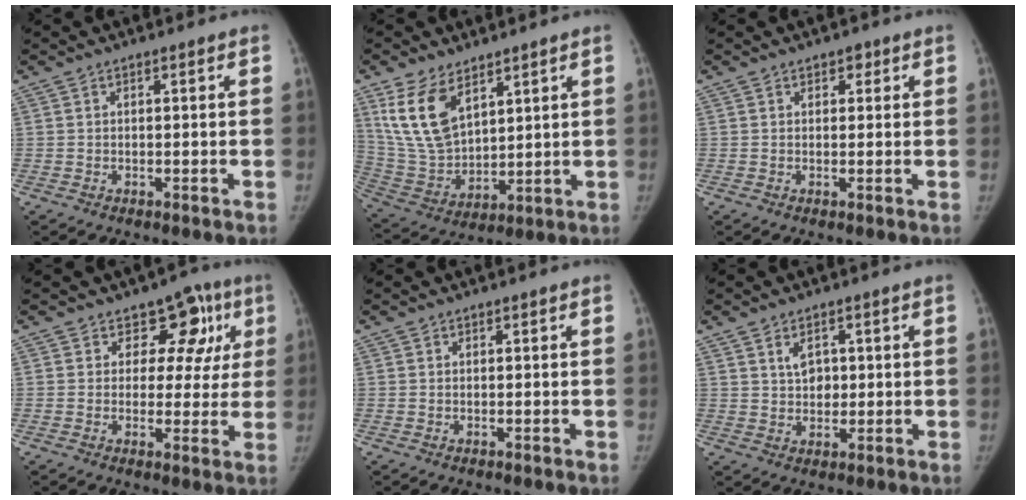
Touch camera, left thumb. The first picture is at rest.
{"total": 13.9, "force": [7.5, 7.8, 8.8], "torque": [-0.151, -0.034, 0.167]}
{"total": 1.6, "force": [0.9, 1.2, 0.6], "torque": [0.008, -0.002, 0.007]}
{"total": 9.1, "force": [3.9, 6.8, 4.5], "torque": [0.011, -0.005, 0.045]}
{"total": 0.0}
{"total": 4.0, "force": [1.4, 3.0, 2.2], "torque": [-0.017, -0.009, 0.027]}